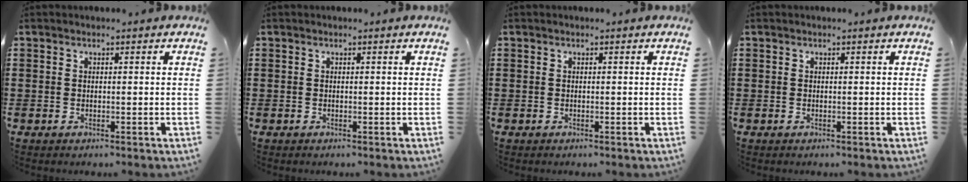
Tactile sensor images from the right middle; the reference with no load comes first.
{"total": 0.0}
{"total": 0.0}
{"total": 0.0}